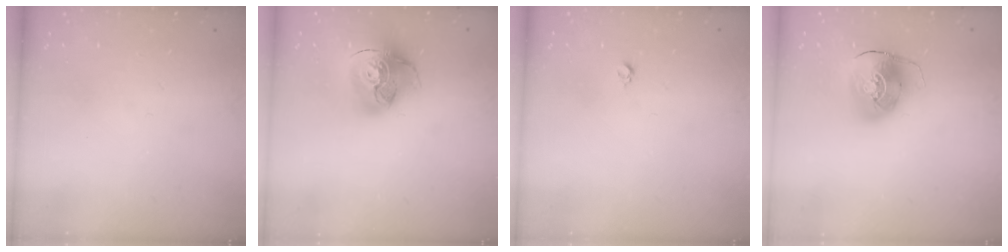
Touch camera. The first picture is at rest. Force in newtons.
{"total": 16.7, "press": 16.6, "slide": 1.8}
{"total": 3.0, "press": 2.9, "slide": 0.4}
{"total": 10.0, "press": 9.9, "slide": 1.5}